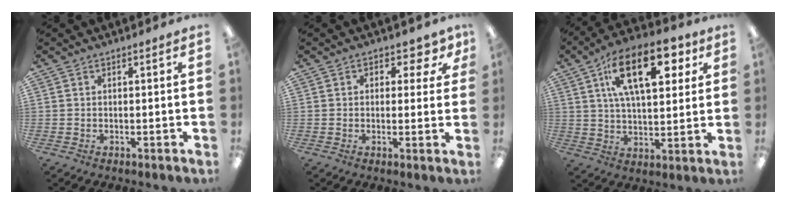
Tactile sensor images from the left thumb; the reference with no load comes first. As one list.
[{"total": 3.8, "force": [1.4, 2.8, 2.2], "torque": [-0.014, -0.002, 0.020]}, {"total": 18.9, "force": [8.4, 9.2, 14.2], "torque": [-0.208, -0.017, 0.136]}]